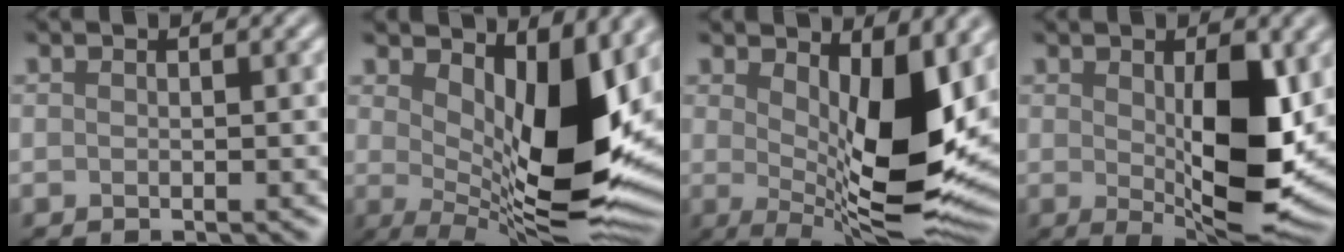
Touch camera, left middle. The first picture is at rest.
{"total": 12.0, "force": [2.1, 4.9, 10.7], "torque": [-0.158, -0.023, 0.046]}
{"total": 11.0, "force": [1.6, 3.9, 10.2], "torque": [-0.149, -0.024, 0.032]}
{"total": 8.7, "force": [0.4, 3.1, 8.1], "torque": [-0.128, -0.014, 0.018]}